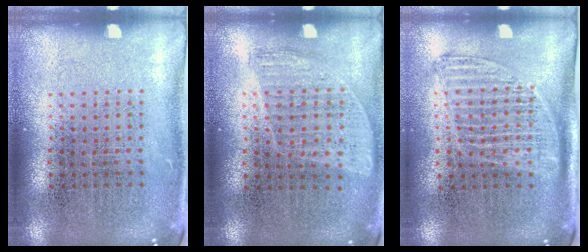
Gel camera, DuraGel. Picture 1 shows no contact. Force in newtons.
{"total": 0.9, "press": 0.8, "slide": 0.4}
{"total": 1.3, "press": 1.1, "slide": 0.7}